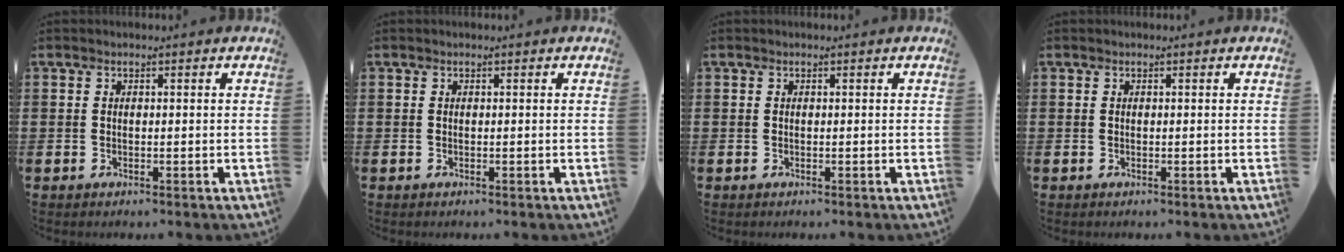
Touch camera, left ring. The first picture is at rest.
{"total": 0.0}
{"total": 0.0}
{"total": 0.0}